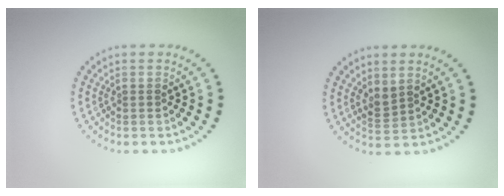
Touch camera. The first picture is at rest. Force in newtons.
{"total": 1.4, "press": 1.2, "slide": 0.7}